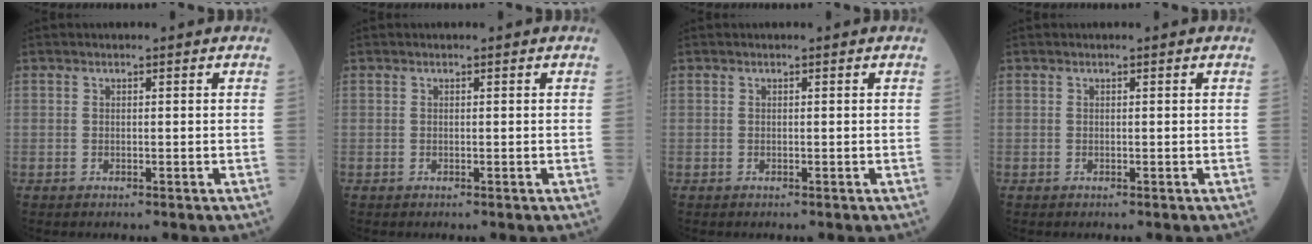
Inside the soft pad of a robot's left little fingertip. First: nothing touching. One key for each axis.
{"total": 0.0}
{"total": 0.0}
{"total": 0.0}